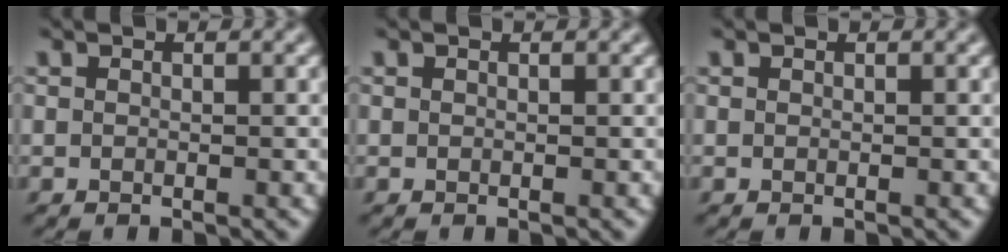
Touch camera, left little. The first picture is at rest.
{"total": 0.0}
{"total": 0.0}